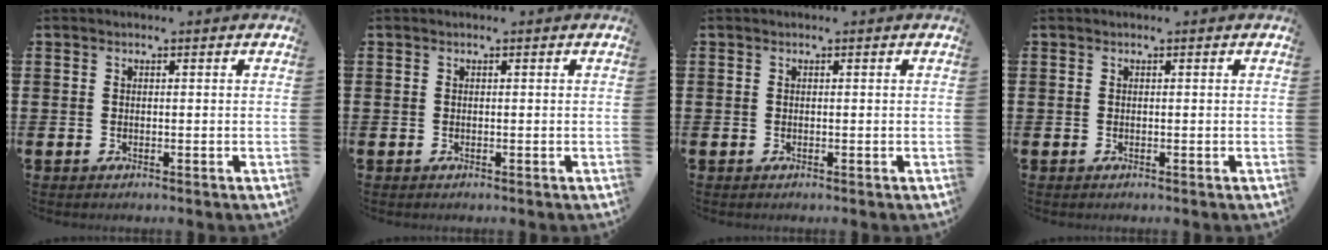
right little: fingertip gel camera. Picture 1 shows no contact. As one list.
[{"total": 0.0}, {"total": 0.0}, {"total": 0.0}]